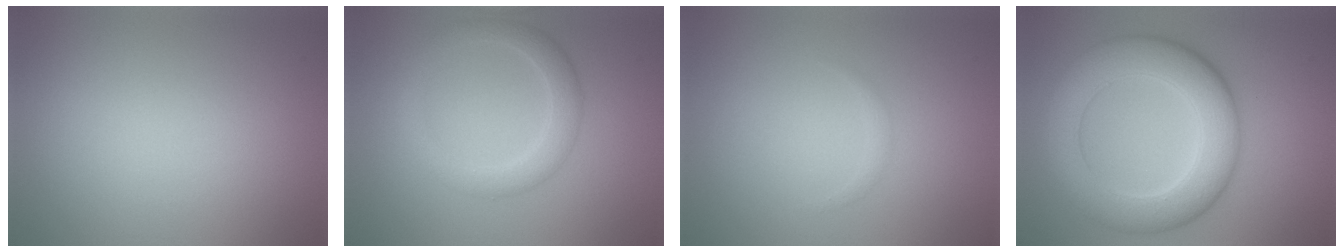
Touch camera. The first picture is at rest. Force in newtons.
{"total": 3.0, "press": 3.0, "slide": 0.1}
{"total": 0.5, "press": 0.5, "slide": 0.0}
{"total": 8.5, "press": 8.5, "slide": 0.2}